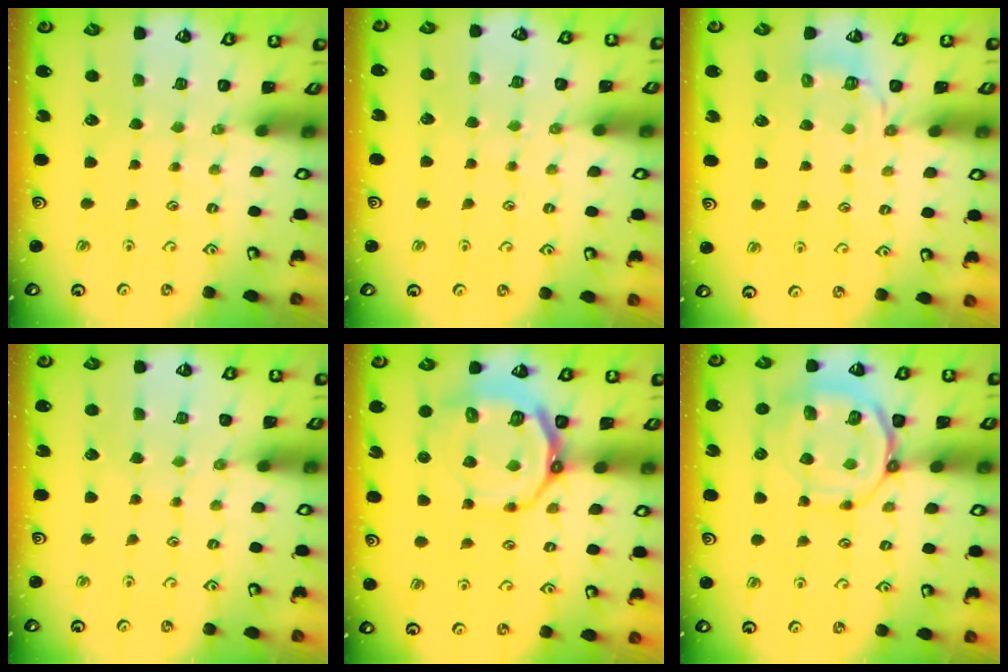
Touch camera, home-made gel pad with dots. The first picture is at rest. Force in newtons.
{"total": 5.0, "press": 5.0, "slide": 0.5}
{"total": 5.1, "press": 4.8, "slide": 1.9}
{"total": 5.2, "press": 5.2, "slide": 0.4}
{"total": 12.5, "press": 12.1, "slide": 3.0}
{"total": 12.6, "press": 12.5, "slide": 1.5}